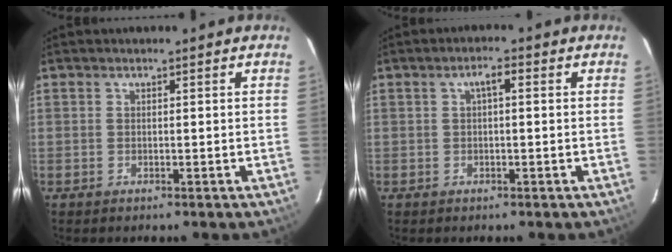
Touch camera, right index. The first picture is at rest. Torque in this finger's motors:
{"motor_torque": [0.24, -0.11, 0.22, 0.05]}